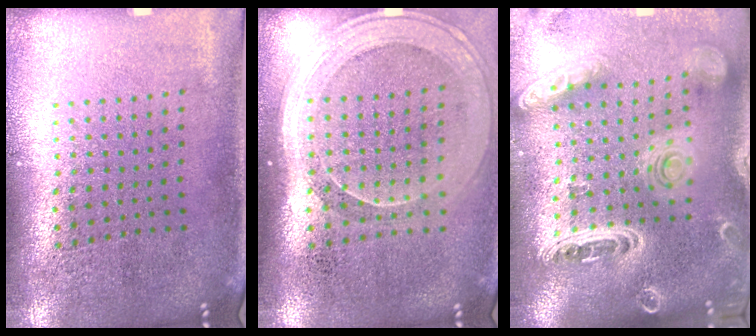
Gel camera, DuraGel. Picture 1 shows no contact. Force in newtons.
{"total": 1.8, "press": 1.7, "slide": 0.8}
{"total": 2.5, "press": 2.3, "slide": 1.2}